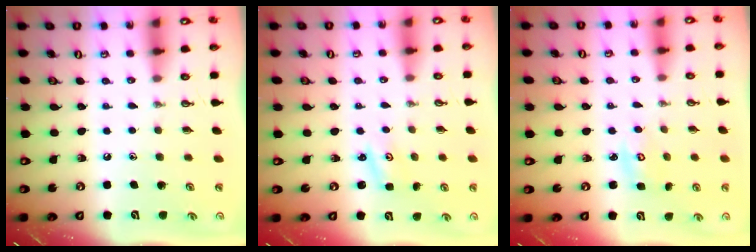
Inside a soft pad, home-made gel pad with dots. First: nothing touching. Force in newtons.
{"total": 1.5, "press": 1.5, "slide": 0.2}
{"total": 4.6, "press": 4.5, "slide": 0.5}